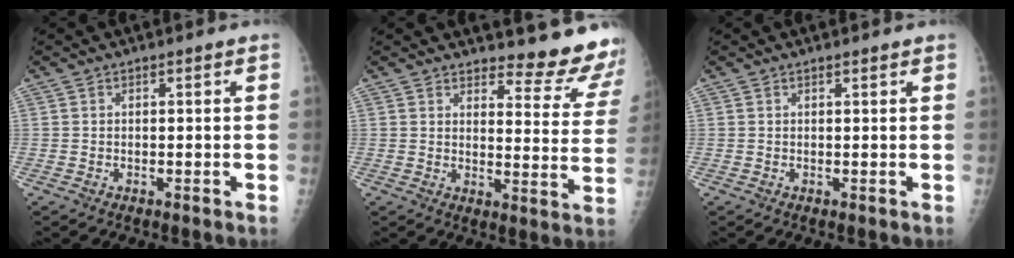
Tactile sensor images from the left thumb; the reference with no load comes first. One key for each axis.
{"total": 13.7, "fx": 12.9, "fy": 2.1, "fz": 4.2, "tx": -0.023, "ty": -0.151, "tz": 0.147}
{"total": 0.6, "fx": 0.5, "fy": 0.1, "fz": 0.3, "tx": -0.005, "ty": -0.002, "tz": 0.009}